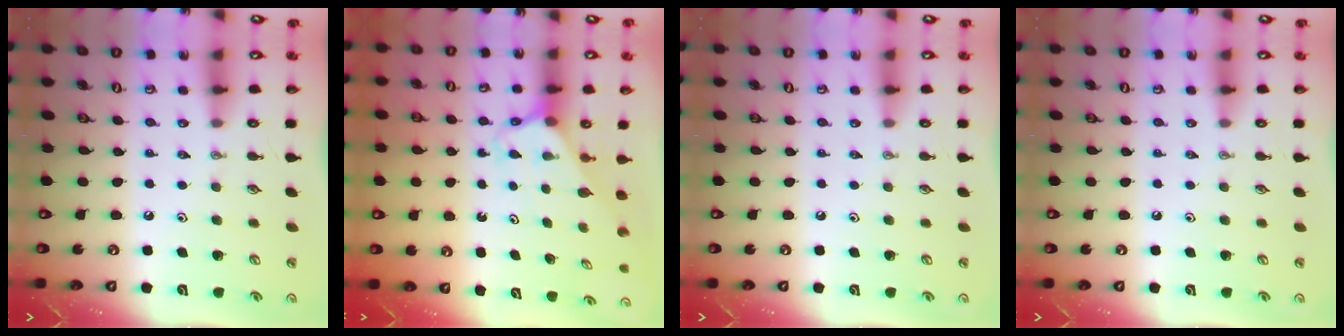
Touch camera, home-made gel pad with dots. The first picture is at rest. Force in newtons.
{"total": 2.7, "press": 2.7, "slide": 0.1}
{"total": 0.0}
{"total": 0.0}